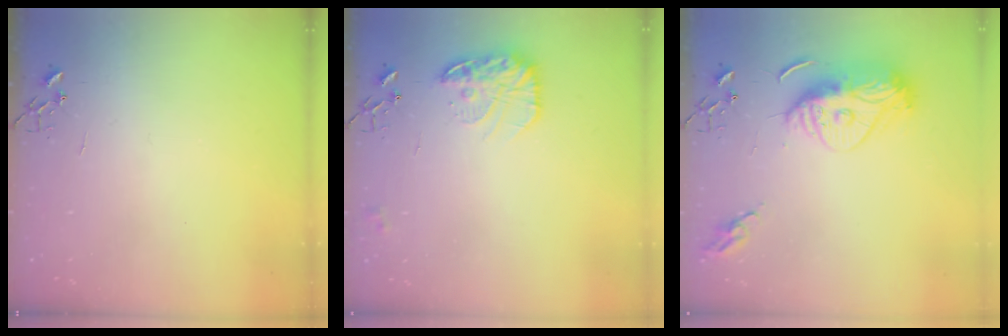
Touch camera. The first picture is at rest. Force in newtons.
{"total": 14.9, "press": 14.9, "slide": 0.7}
{"total": 13.3, "press": 13.2, "slide": 1.2}